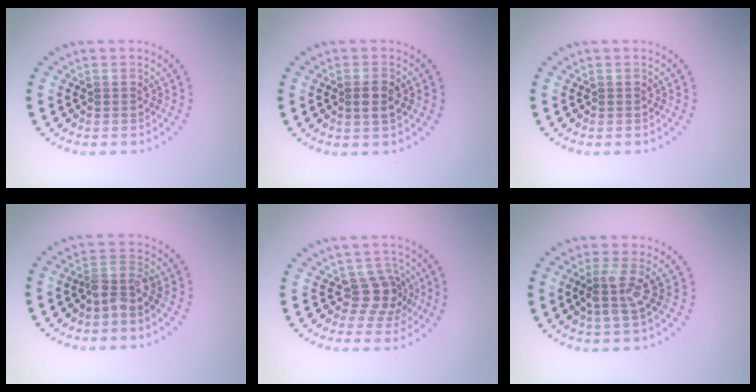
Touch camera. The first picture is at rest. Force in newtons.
{"total": 1.6, "press": 1.6, "slide": 0.5}
{"total": 0.0}
{"total": 2.3, "press": 1.9, "slide": 1.4}
{"total": 2.8, "press": 2.2, "slide": 1.8}
{"total": 2.5, "press": 1.8, "slide": 1.7}